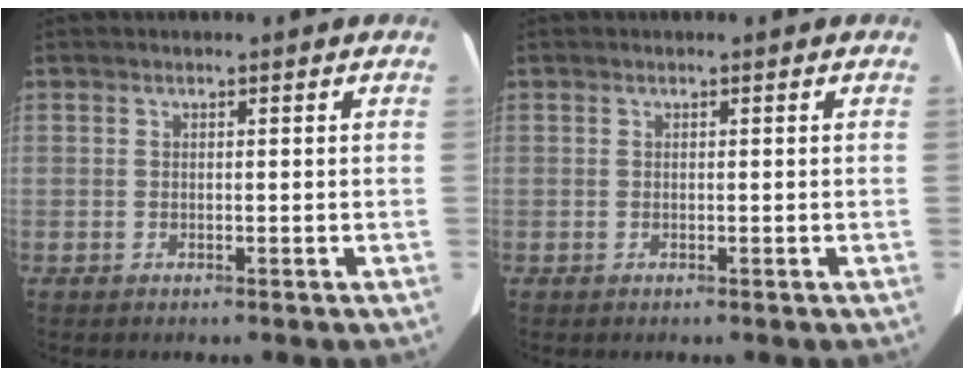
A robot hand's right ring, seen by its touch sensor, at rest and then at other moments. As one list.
[{"total": 0.0}]